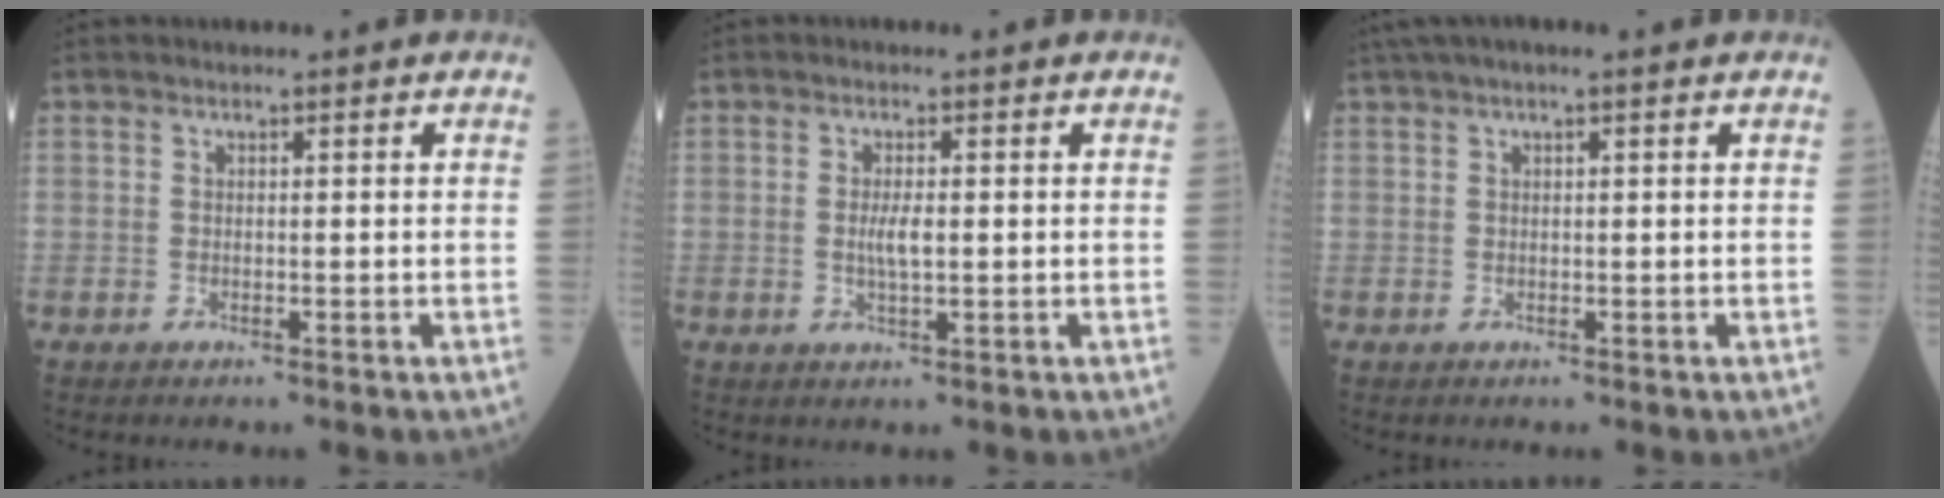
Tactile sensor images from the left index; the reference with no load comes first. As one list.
[{"total": 2.6, "force": [0.0, 0.5, 2.6], "torque": [-0.054, -0.002, 0.001]}, {"total": 4.2, "force": [2.9, 0.3, 3.0], "torque": [-0.057, 0.035, 0.050]}]